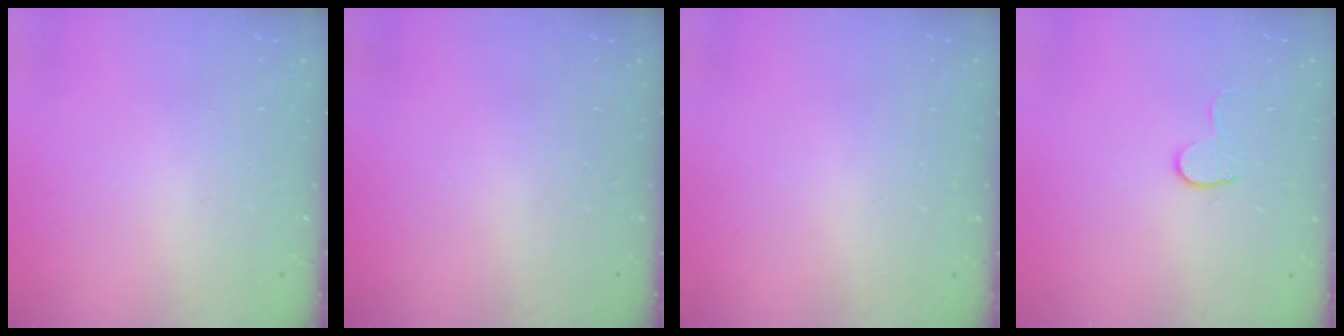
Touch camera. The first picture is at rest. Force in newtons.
{"total": 0.0}
{"total": 0.6, "press": 0.6, "slide": 0.2}
{"total": 5.6, "press": 5.6, "slide": 0.5}